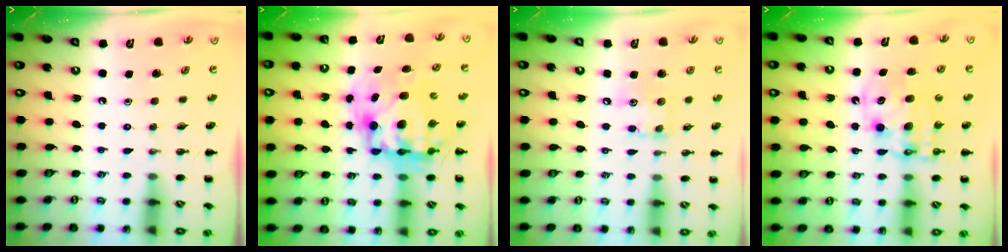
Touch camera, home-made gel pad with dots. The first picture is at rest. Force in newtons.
{"total": 12.4, "press": 12.1, "slide": 2.7}
{"total": 7.7, "press": 7.7, "slide": 0.7}
{"total": 11.3, "press": 11.0, "slide": 2.6}